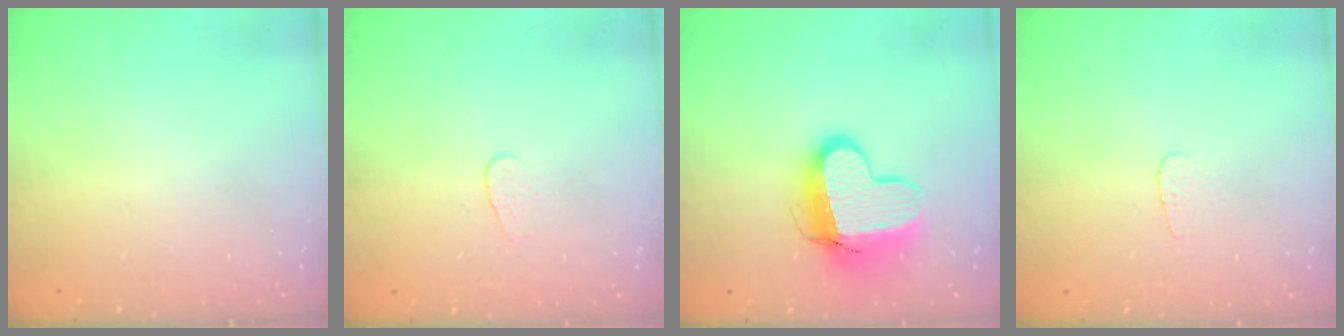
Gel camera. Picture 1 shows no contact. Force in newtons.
{"total": 3.8, "press": 3.8, "slide": 0.3}
{"total": 13.4, "press": 13.3, "slide": 1.3}
{"total": 2.8, "press": 2.8, "slide": 0.3}